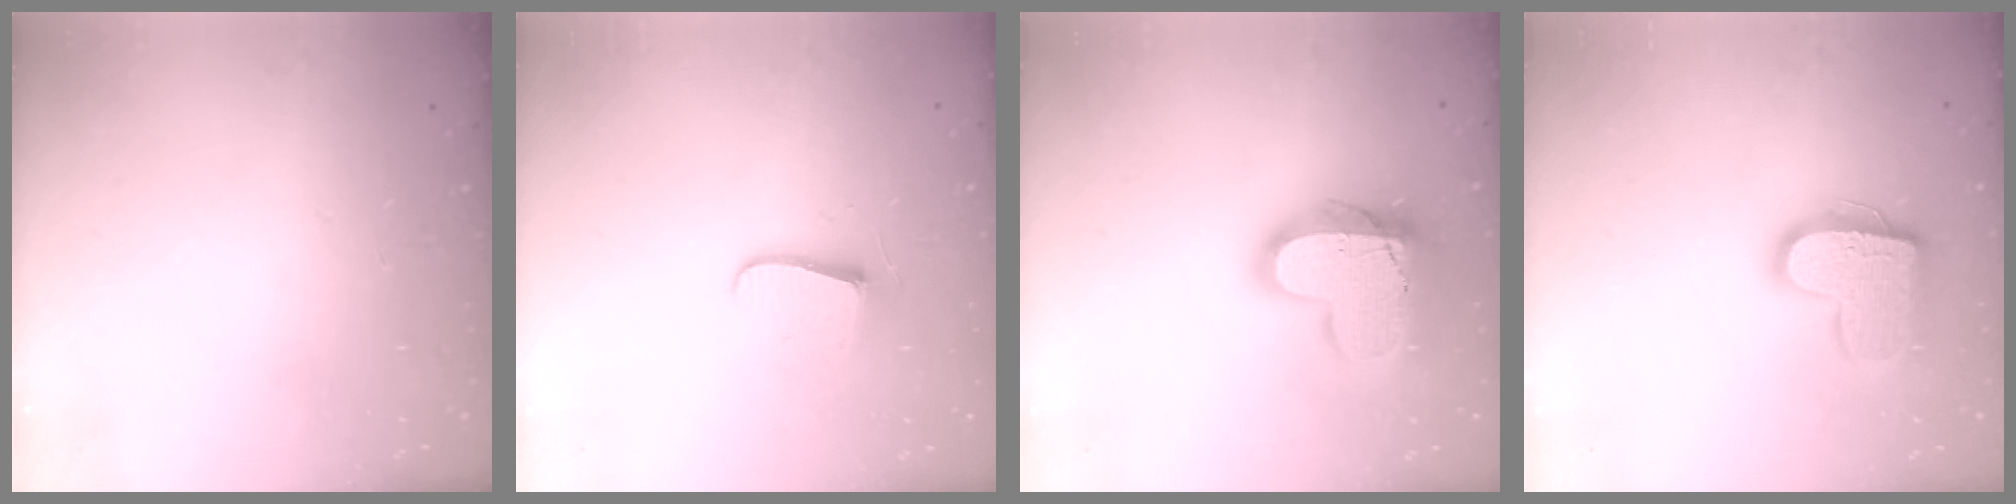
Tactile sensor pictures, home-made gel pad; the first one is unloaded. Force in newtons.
{"total": 7.2, "press": 7.2, "slide": 0.5}
{"total": 17.8, "press": 17.8, "slide": 1.5}
{"total": 16.4, "press": 16.4, "slide": 1.2}